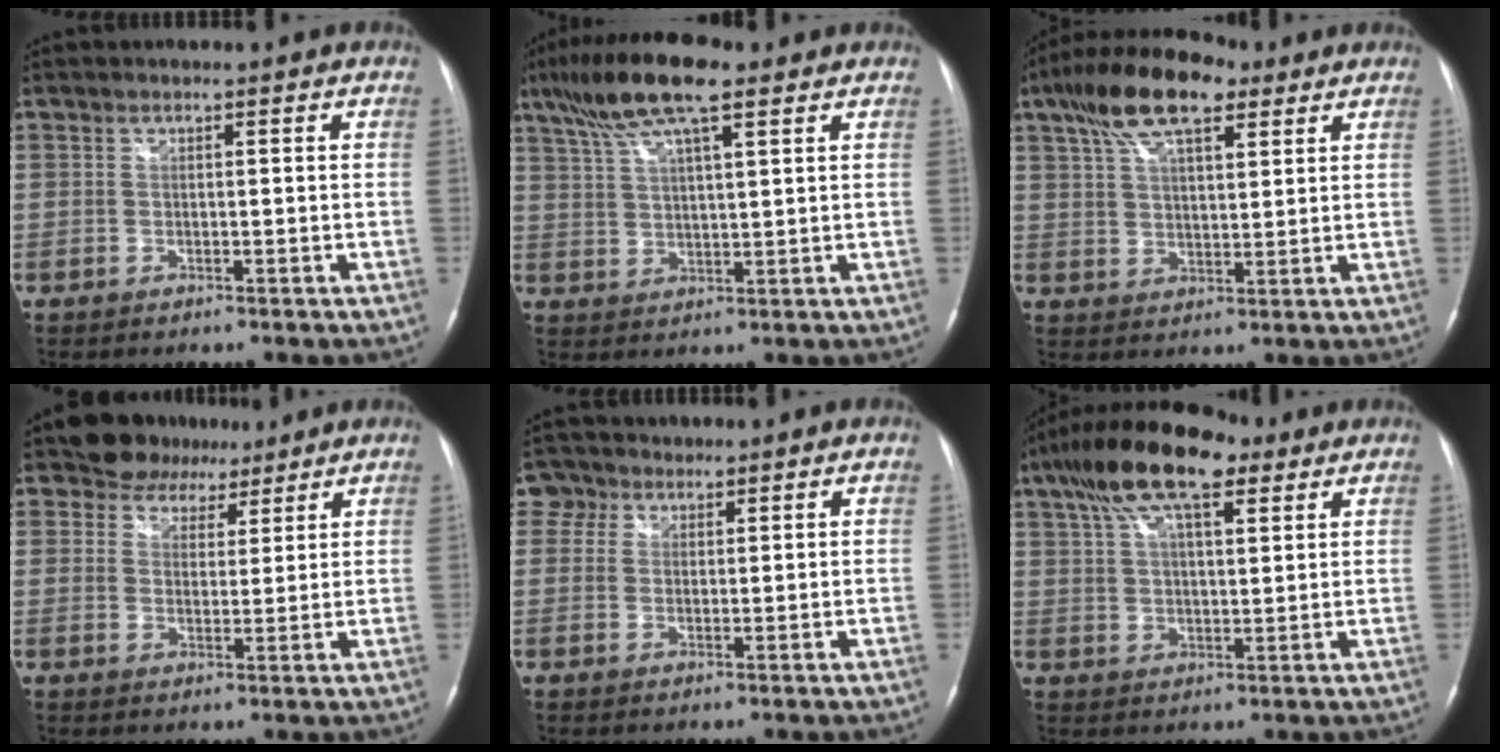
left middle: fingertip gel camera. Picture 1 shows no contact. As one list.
[{"total": 11.5, "force": [7.5, 2.1, 8.4], "torque": [-0.167, 0.020, 0.133]}, {"total": 13.2, "force": [8.0, 4.7, 9.5], "torque": [-0.184, 0.034, 0.144]}, {"total": 6.3, "force": [4.9, 3.9, -0.1], "torque": [0.008, 0.001, 0.069]}, {"total": 3.6, "force": [2.2, 2.8, -0.3], "torque": [0.009, 0.012, 0.036]}, {"total": 14.4, "force": [9.0, 4.8, 10.3], "torque": [-0.206, 0.038, 0.162]}]